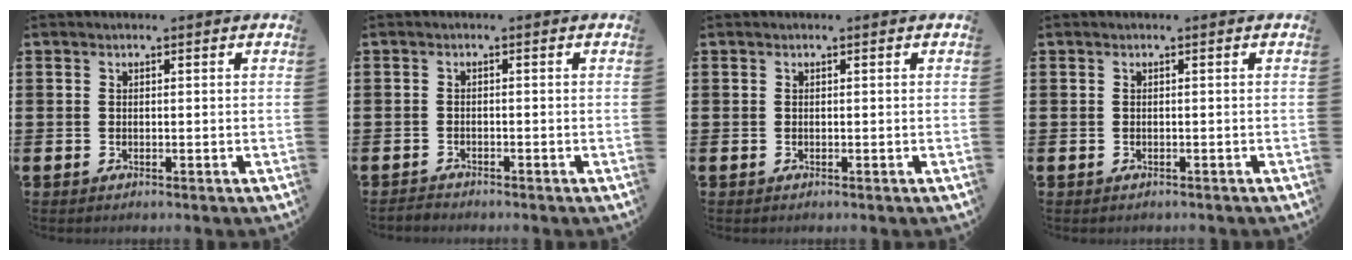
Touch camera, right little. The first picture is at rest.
{"total": 0.9, "force": [-0.9, 0.1, 0.0], "torque": [-0.001, 0.000, -0.018]}
{"total": 0.0}
{"total": 0.0}